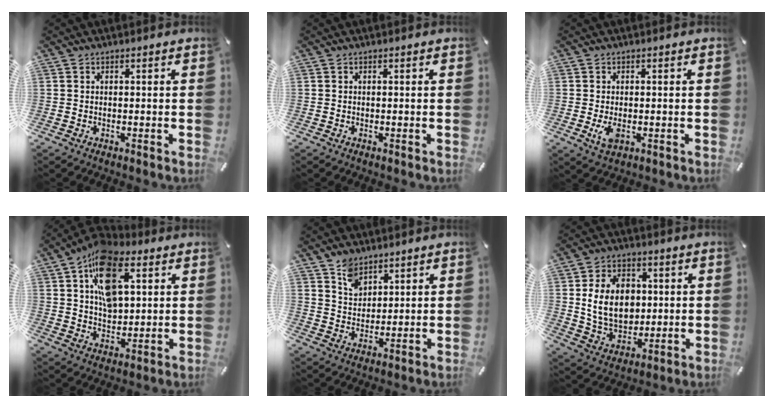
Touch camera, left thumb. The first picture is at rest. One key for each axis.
{"total": 0.0}
{"total": 3.8, "fx": -0.7, "fy": 2.1, "fz": 3.1, "tx": -0.081, "ty": -0.009, "tz": -0.017}
{"total": 16.0, "fx": 6.1, "fy": 9.8, "fz": 11.0, "tx": -0.187, "ty": -0.004, "tz": 0.112}
{"total": 6.1, "fx": 4.4, "fy": 4.1, "fz": 1.3, "tx": -0.025, "ty": -0.015, "tz": 0.083}
{"total": 12.9, "fx": 1.8, "fy": 9.9, "fz": 8.0, "tx": -0.158, "ty": 0.010, "tz": 0.033}